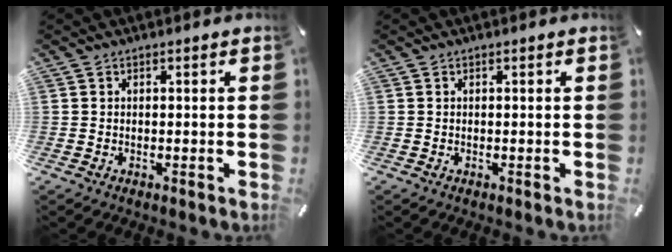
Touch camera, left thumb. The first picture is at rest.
{"total": 0.0}